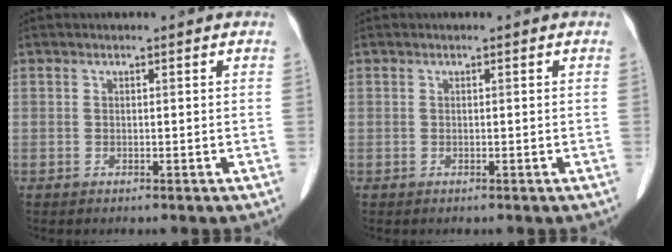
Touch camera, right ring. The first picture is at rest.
{"total": 0.0}